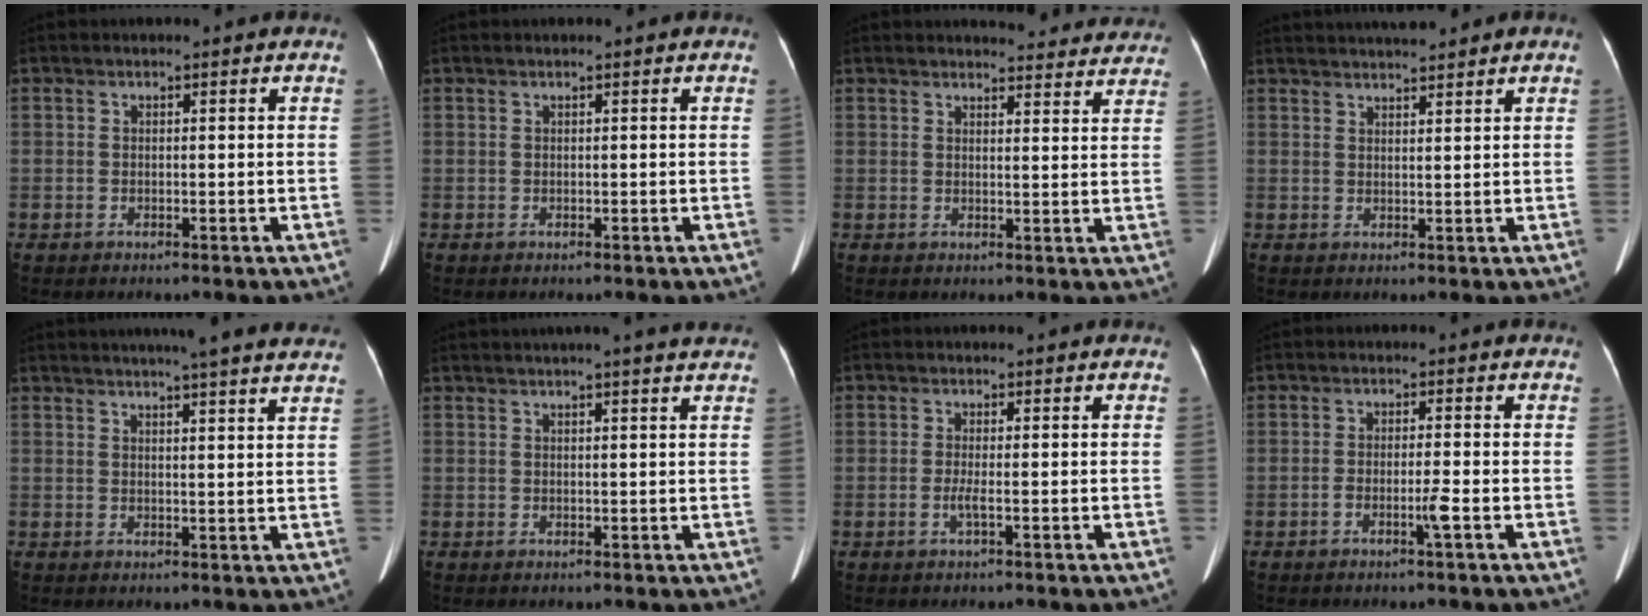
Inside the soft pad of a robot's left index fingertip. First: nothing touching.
{"total": 0.0}
{"total": 12.4, "force": [12.0, 2.8, 2.0], "torque": [0.010, -0.014, 0.113]}
{"total": 5.7, "force": [5.4, 0.1, 1.8], "torque": [-0.027, 0.026, 0.083]}
{"total": 16.6, "force": [14.6, 0.5, 7.8], "torque": [-0.113, 0.013, 0.173]}
{"total": 8.7, "force": [7.7, 0.1, 4.0], "torque": [-0.054, 0.023, 0.081]}
{"total": 1.3, "force": [-0.4, -0.1, 1.2], "torque": [-0.027, -0.002, -0.009]}
{"total": 1.9, "force": [-1.0, -0.4, 1.6], "torque": [-0.032, -0.003, -0.019]}